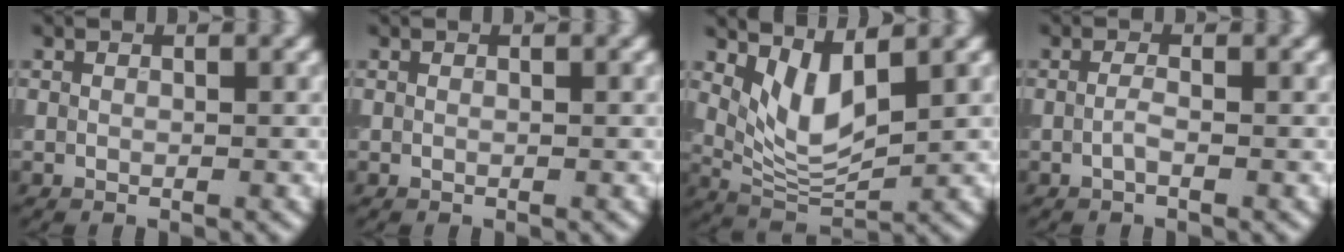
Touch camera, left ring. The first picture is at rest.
{"total": 0.0}
{"total": 4.5, "force": [2.0, 1.9, 3.6], "torque": [-0.078, -0.013, 0.045]}
{"total": 1.0, "force": [-0.3, 0.2, 0.9], "torque": [-0.021, -0.003, -0.008]}